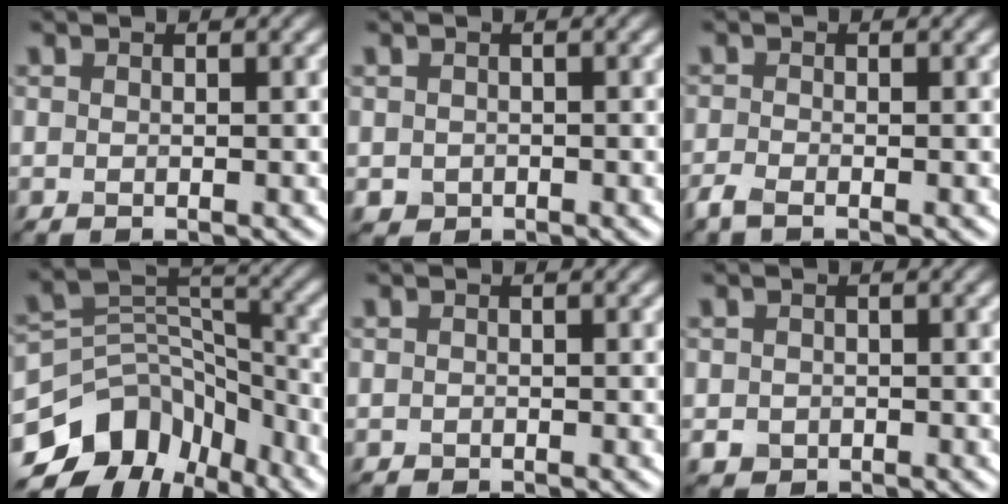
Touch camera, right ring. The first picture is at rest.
{"total": 1.0, "force": [-0.2, 0.9, 0.2], "torque": [0.001, -0.006, -0.004]}
{"total": 1.4, "force": [-1.1, 0.4, 0.8], "torque": [-0.024, -0.006, -0.030]}
{"total": 10.8, "force": [-6.9, 7.3, 4.1], "torque": [-0.064, 0.031, -0.113]}
{"total": 0.0}
{"total": 1.4, "force": [-0.5, 1.3, 0.4], "torque": [-0.002, -0.005, -0.012]}